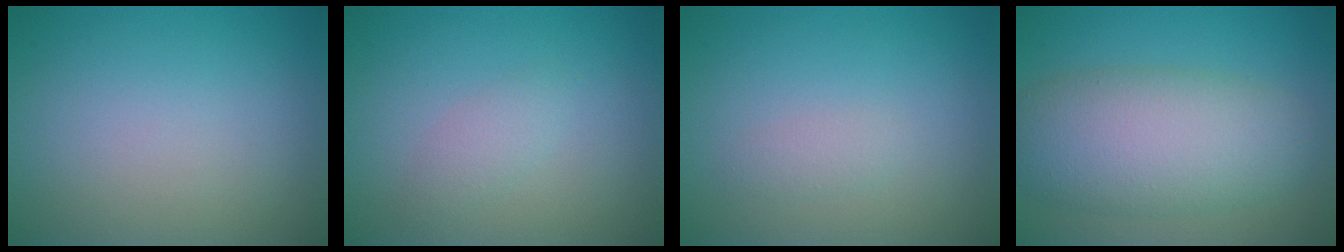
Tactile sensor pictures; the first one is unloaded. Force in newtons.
{"total": 1.5, "press": 1.5, "slide": 0.1}
{"total": 1.0, "press": 1.0, "slide": 0.0}
{"total": 8.0, "press": 8.0, "slide": 0.5}